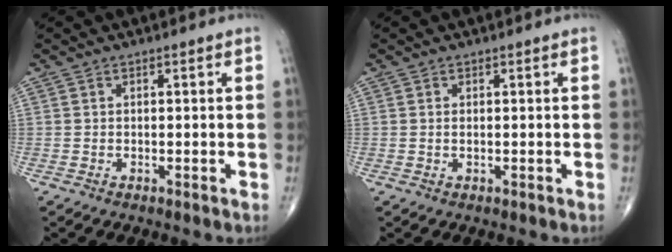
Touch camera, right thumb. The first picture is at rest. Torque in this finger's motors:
{"motor_torque": [-0.28, 0.13, -0.20, 0.02, -0.05]}